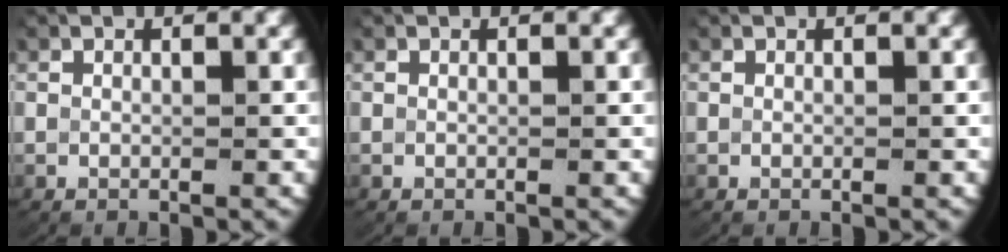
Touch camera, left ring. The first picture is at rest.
{"total": 0.0}
{"total": 0.0}